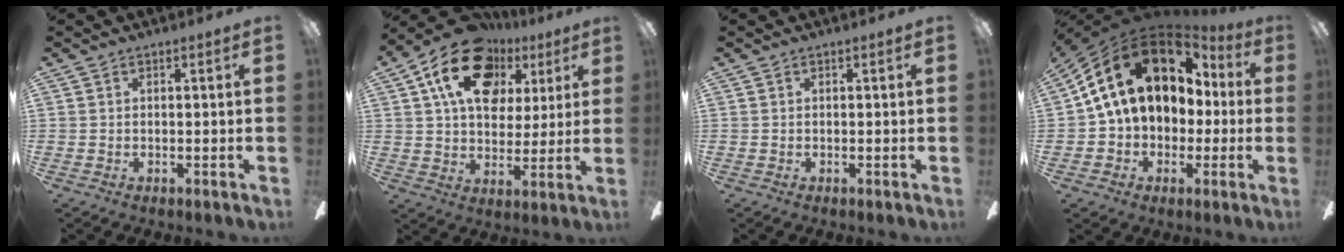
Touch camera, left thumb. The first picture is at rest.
{"total": 19.4, "force": [9.0, 13.0, 11.3], "torque": [-0.182, -0.026, 0.163]}
{"total": 0.0}
{"total": 20.1, "force": [7.7, 13.8, 12.5], "torque": [-0.236, -0.016, 0.138]}